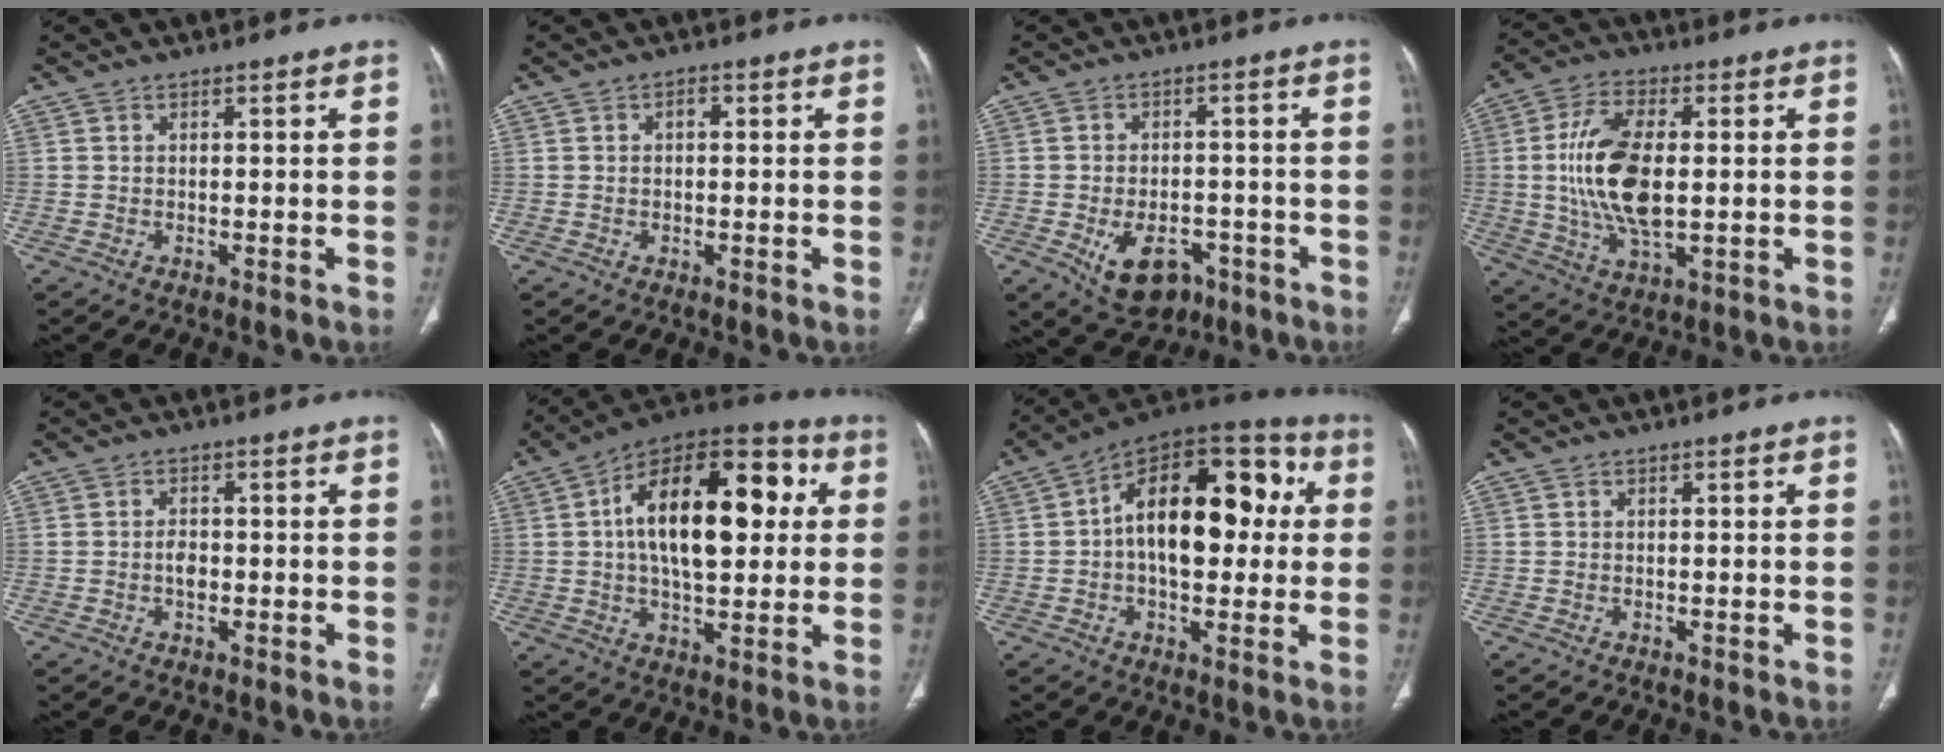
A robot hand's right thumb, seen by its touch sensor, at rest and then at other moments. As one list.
[{"total": 1.3, "force": [0.1, 0.8, 1.0], "torque": [-0.015, 0.006, -0.001]}, {"total": 9.8, "force": [-4.4, 6.3, 6.1], "torque": [-0.079, 0.018, -0.054]}, {"total": 14.7, "force": [0.5, 7.1, 12.8], "torque": [-0.255, -0.002, 0.011]}, {"total": 2.6, "force": [-0.5, 1.7, 1.9], "torque": [-0.029, 0.006, -0.011]}, {"total": 23.4, "force": [4.0, 12.1, 19.6], "torque": [-0.281, 0.025, 0.051]}, {"total": 21.3, "force": [2.4, 12.2, 17.3], "torque": [-0.230, 0.041, 0.025]}, {"total": 0.0}]